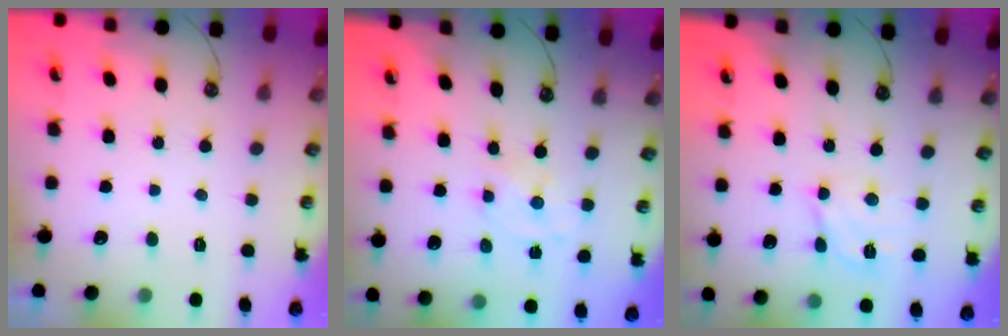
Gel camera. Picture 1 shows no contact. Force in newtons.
{"total": 1.4, "press": 1.4, "slide": 0.2}
{"total": 8.0, "press": 8.0, "slide": 0.5}